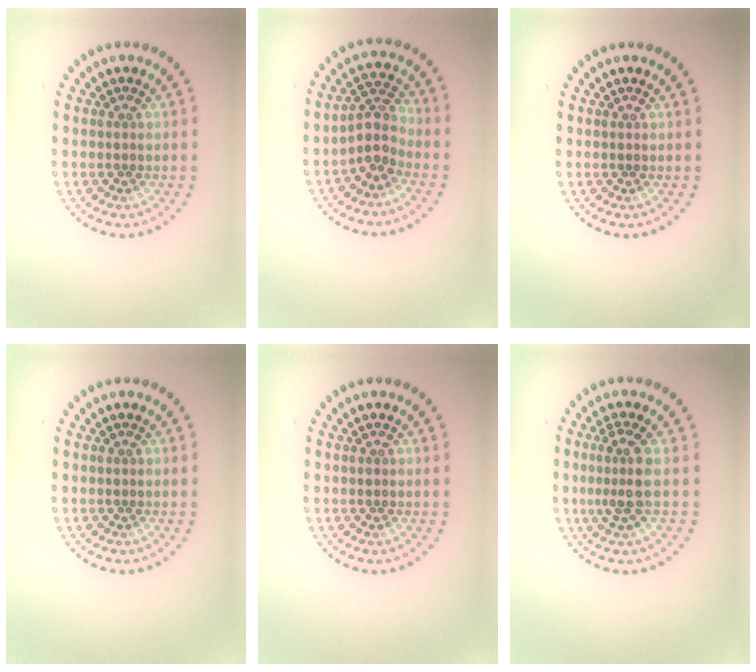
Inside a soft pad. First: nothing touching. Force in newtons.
{"total": 2.7, "press": 2.1, "slide": 1.7}
{"total": 0.0}
{"total": 0.0}
{"total": 0.0}
{"total": 2.7, "press": 2.0, "slide": 1.8}